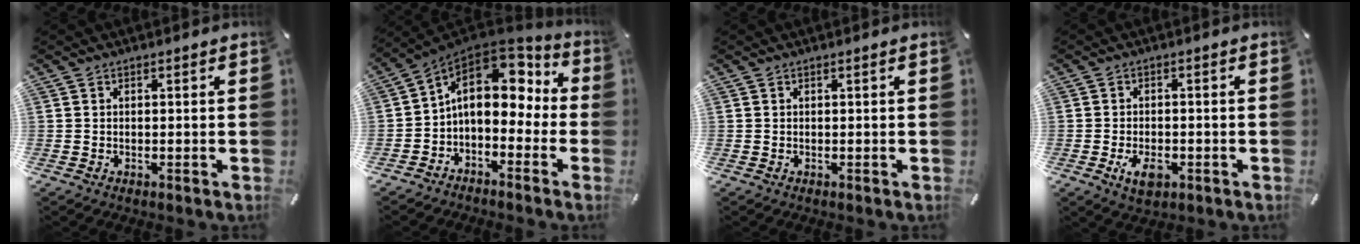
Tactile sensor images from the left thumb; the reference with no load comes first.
{"total": 12.8, "force": [2.6, 8.6, 9.1], "torque": [-0.161, -0.019, 0.041]}
{"total": 0.0}
{"total": 5.0, "force": [-1.9, 3.0, 3.5], "torque": [-0.068, 0.000, -0.037]}